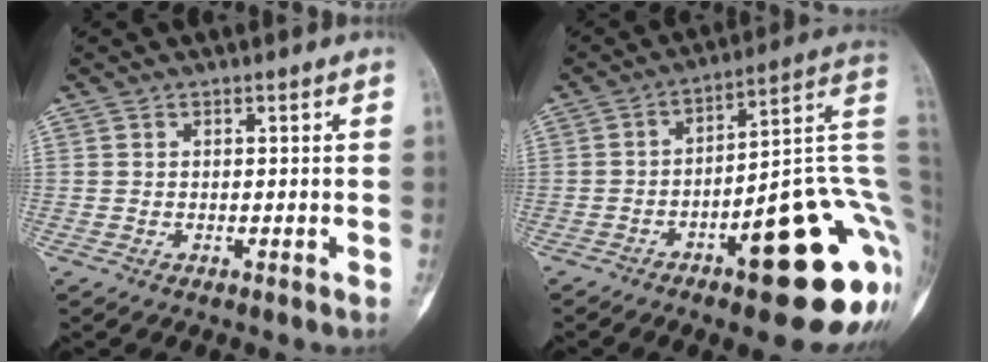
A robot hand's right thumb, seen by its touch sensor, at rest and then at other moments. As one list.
[{"total": 25.0, "force": [-6.5, 7.5, 23.0], "torque": [-0.230, 0.032, -0.078]}]